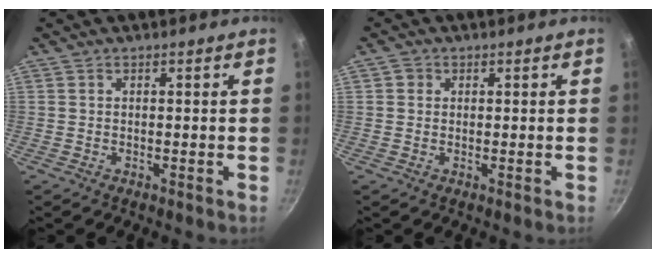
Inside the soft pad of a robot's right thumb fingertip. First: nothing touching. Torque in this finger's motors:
{"motor_torque": [-0.35, -0.37, -0.14, 0.31, 0.01]}